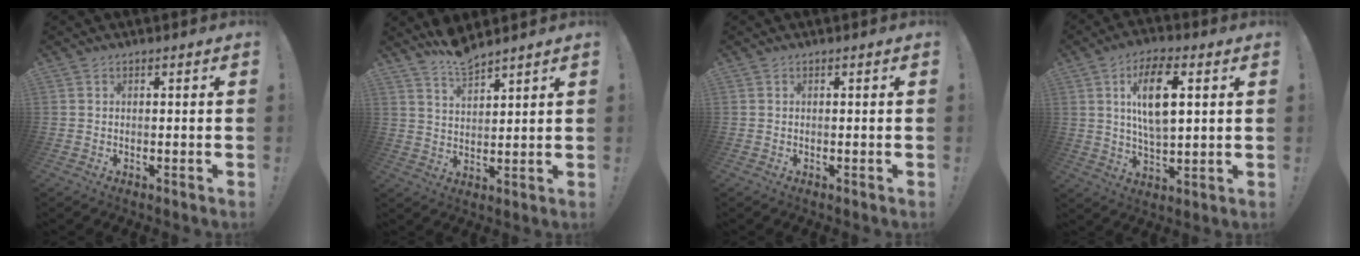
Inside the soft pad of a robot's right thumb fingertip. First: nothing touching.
{"total": 7.2, "force": [6.4, 1.8, 2.9], "torque": [-0.057, -0.036, 0.116]}
{"total": 0.0}
{"total": 13.4, "force": [4.0, 6.0, 11.3], "torque": [-0.195, 0.000, 0.068]}